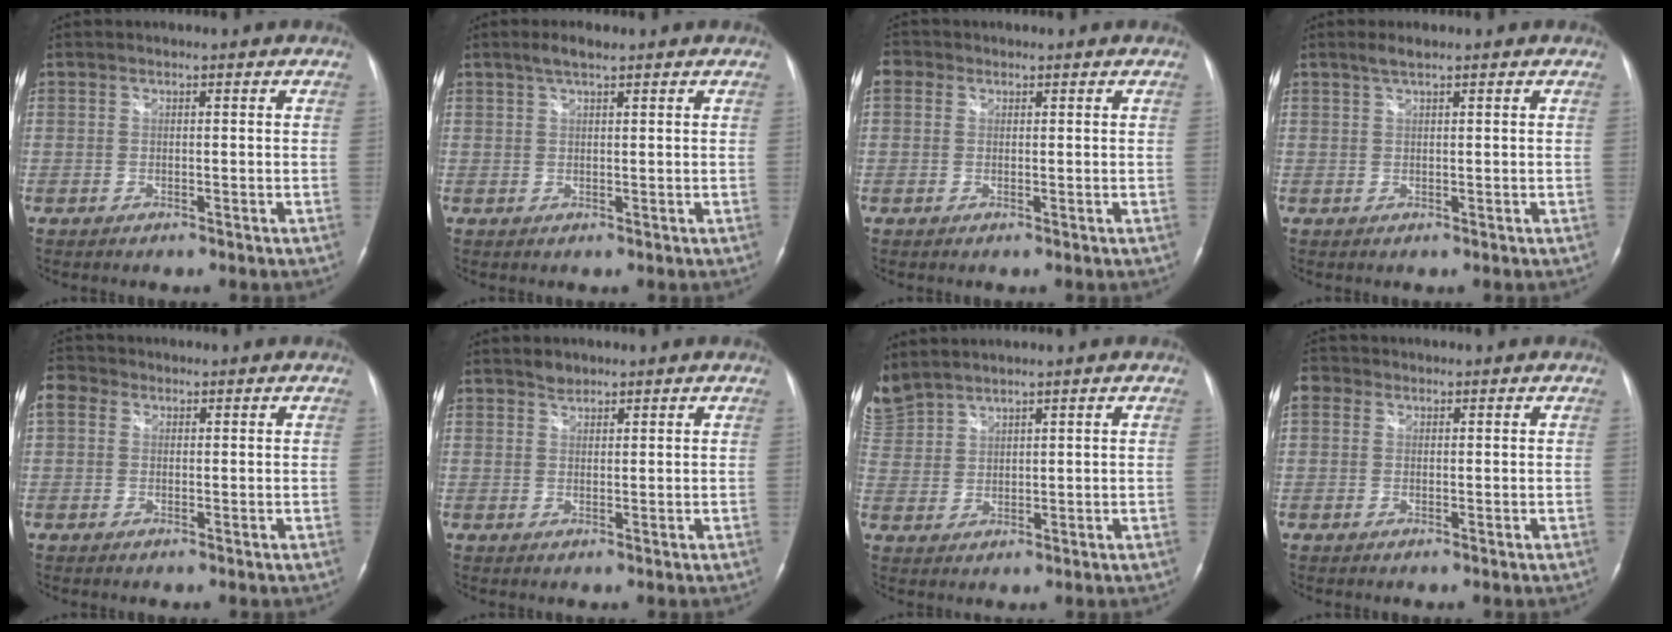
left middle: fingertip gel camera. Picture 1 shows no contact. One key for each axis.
{"total": 2.7, "fx": 2.0, "fy": 0.4, "fz": 1.8, "tx": -0.041, "ty": 0.006, "tz": 0.038}
{"total": 2.5, "fx": 1.0, "fy": 2.1, "fz": 0.9, "tx": -0.020, "ty": 0.017, "tz": 0.017}
{"total": 1.7, "fx": 1.3, "fy": 0.0, "fz": 1.1, "tx": -0.029, "ty": 0.004, "tz": 0.028}
{"total": 3.6, "fx": 1.3, "fy": 2.9, "fz": 1.8, "tx": -0.051, "ty": 0.026, "tz": 0.025}
{"total": 1.5, "fx": 1.4, "fy": 0.7, "fz": 0.2, "tx": -0.006, "ty": 0.000, "tz": 0.024}
{"total": 6.4, "fx": 6.1, "fy": 1.5, "fz": 1.3, "tx": -0.048, "ty": 0.019, "tz": 0.134}
{"total": 2.5, "fx": 1.0, "fy": 2.1, "fz": 1.0, "tx": -0.023, "ty": 0.018, "tz": 0.017}